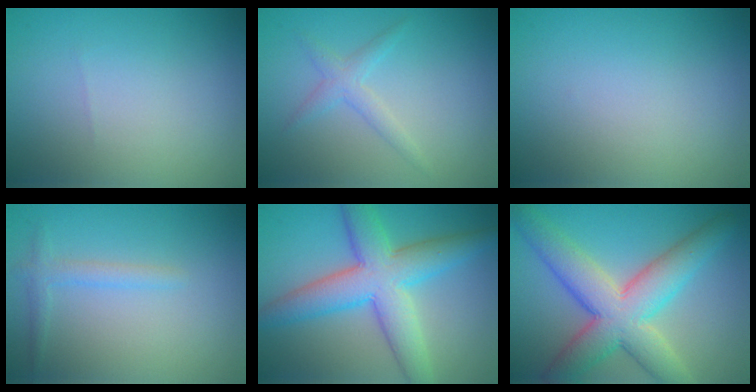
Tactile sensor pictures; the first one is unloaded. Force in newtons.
{"total": 1.7, "press": 1.7, "slide": 0.0}
{"total": 0.0}
{"total": 1.5, "press": 1.5, "slide": 0.2}
{"total": 7.7, "press": 7.7, "slide": 0.2}
{"total": 8.6, "press": 8.6, "slide": 0.4}